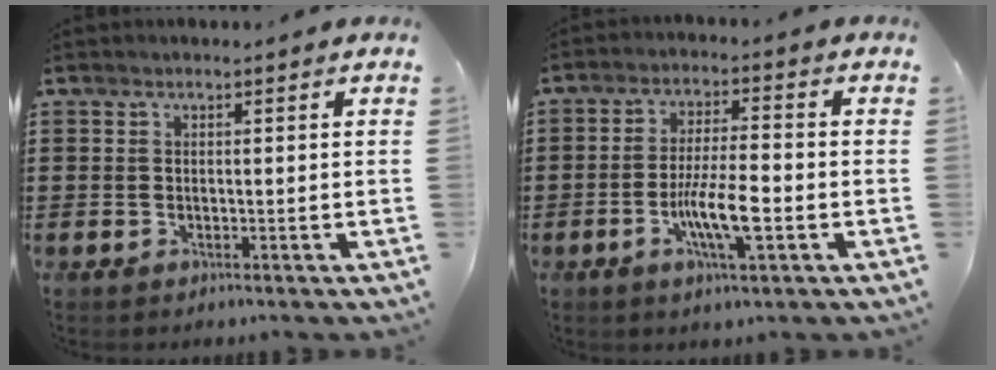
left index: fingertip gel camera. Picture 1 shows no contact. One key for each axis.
{"total": 8.0, "fx": -2.5, "fy": 1.9, "fz": 7.4, "tx": -0.146, "ty": -0.004, "tz": -0.048}